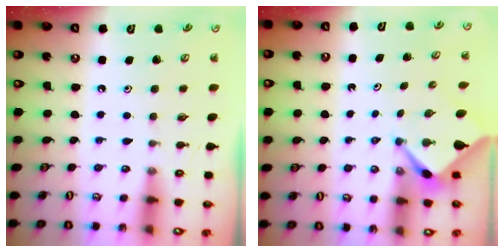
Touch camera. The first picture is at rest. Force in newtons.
{"total": 2.5, "press": 2.4, "slide": 0.4}